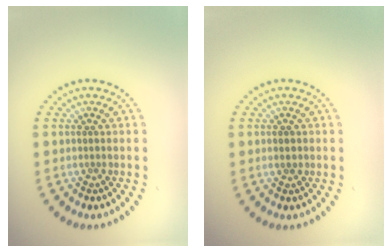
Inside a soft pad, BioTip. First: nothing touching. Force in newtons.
{"total": 1.1, "press": 1.1, "slide": 0.1}